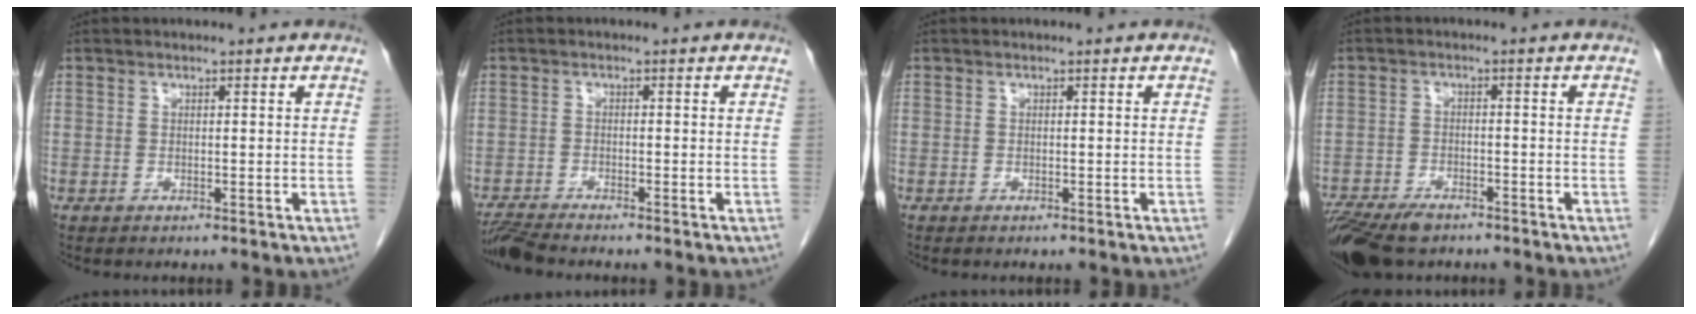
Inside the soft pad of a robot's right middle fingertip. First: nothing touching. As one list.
[{"total": 3.8, "force": [-3.5, -0.5, 1.2], "torque": [-0.025, -0.019, -0.068]}, {"total": 0.0}, {"total": 10.6, "force": [-7.9, 4.4, 5.4], "torque": [-0.108, -0.015, -0.131]}]